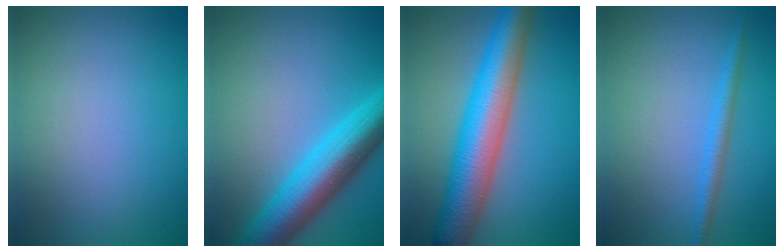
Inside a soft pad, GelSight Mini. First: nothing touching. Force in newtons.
{"total": 9.0, "press": 9.0, "slide": 0.3}
{"total": 9.3, "press": 9.3, "slide": 0.3}
{"total": 1.9, "press": 1.9, "slide": 0.1}